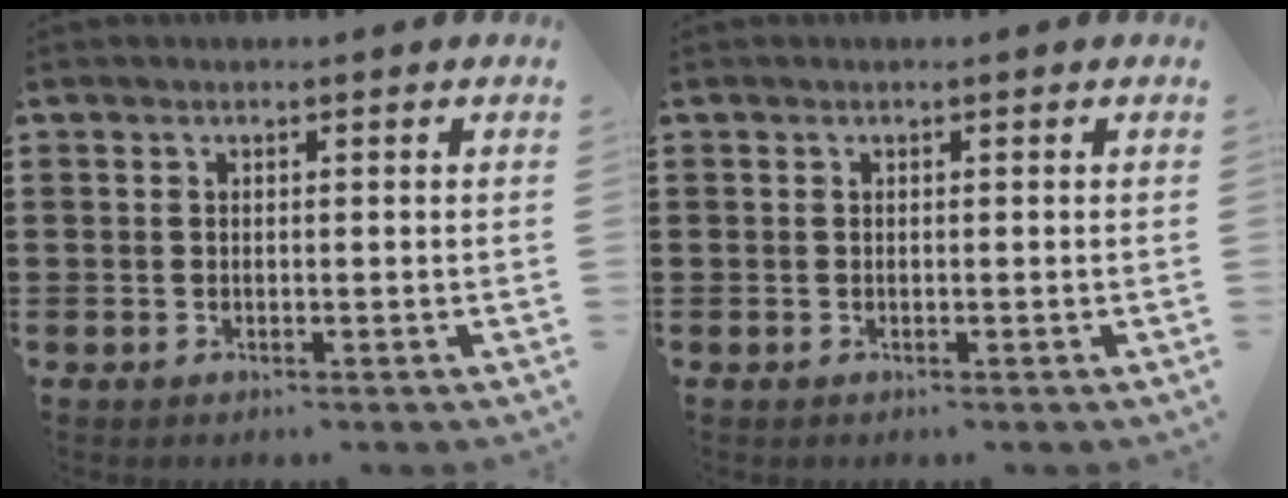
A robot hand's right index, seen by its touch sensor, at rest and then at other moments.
{"total": 0.0}